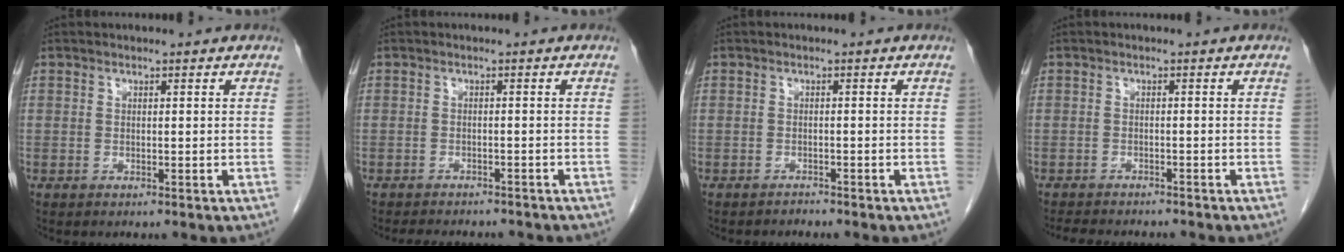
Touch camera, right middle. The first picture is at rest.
{"total": 7.9, "force": [-7.2, 2.2, 2.6], "torque": [-0.037, -0.002, -0.089]}
{"total": 0.9, "force": [-0.9, 0.0, -0.2], "torque": [-0.001, -0.005, -0.013]}
{"total": 7.4, "force": [-6.8, 1.6, 2.7], "torque": [-0.040, -0.005, -0.096]}